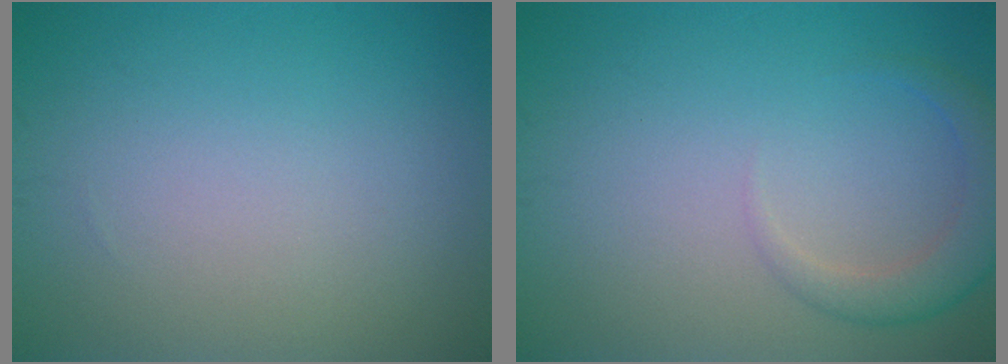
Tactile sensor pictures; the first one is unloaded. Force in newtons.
{"total": 2.8, "press": 2.8, "slide": 0.3}